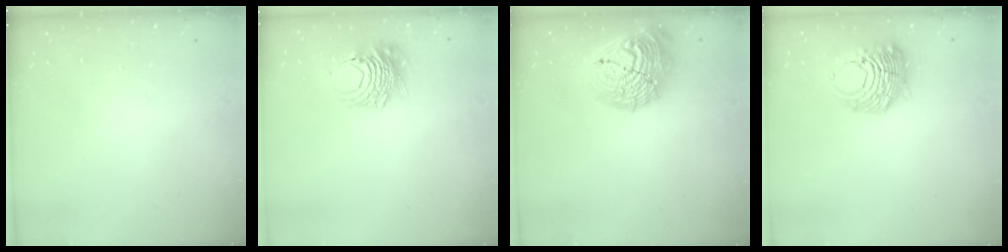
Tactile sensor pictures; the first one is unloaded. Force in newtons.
{"total": 8.5, "press": 8.5, "slide": 0.3}
{"total": 21.6, "press": 21.5, "slide": 2.6}
{"total": 11.3, "press": 11.3, "slide": 1.2}